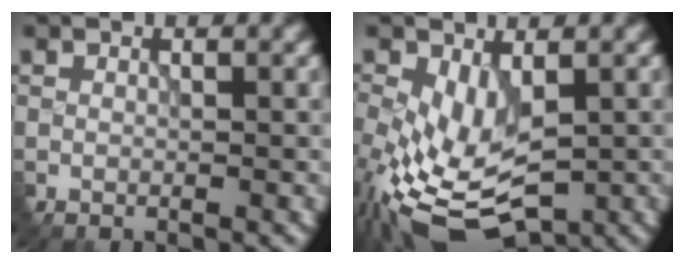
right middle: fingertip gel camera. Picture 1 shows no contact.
{"total": 7.7, "force": [-1.9, 4.1, 6.3], "torque": [-0.160, -0.015, -0.028]}